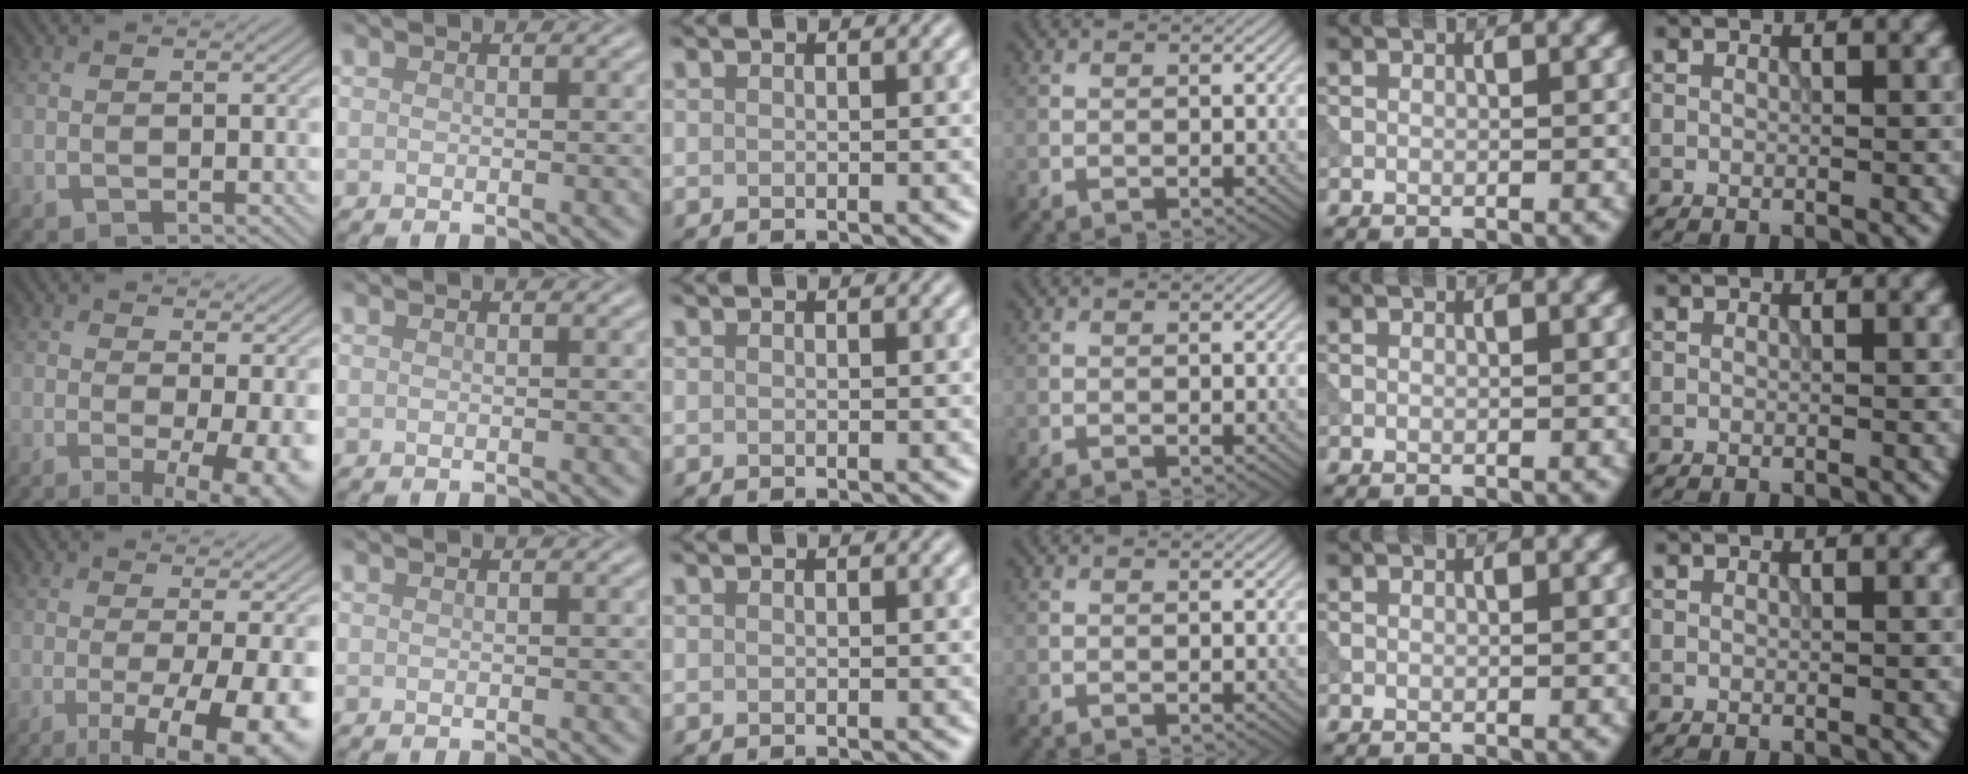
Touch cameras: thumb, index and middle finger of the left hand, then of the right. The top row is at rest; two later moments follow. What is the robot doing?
{"motion": "extract", "object": "tissue"}